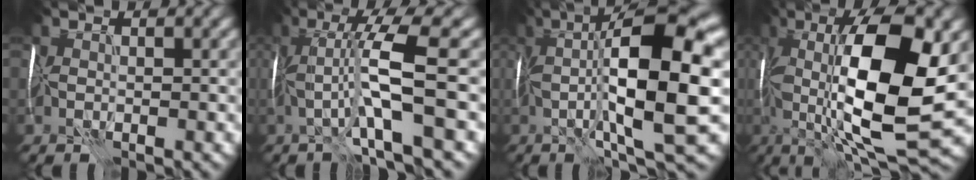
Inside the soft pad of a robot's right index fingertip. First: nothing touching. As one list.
[{"total": 6.8, "force": [0.1, 0.1, 6.8], "torque": [-0.130, 0.019, -0.003]}, {"total": 12.9, "force": [1.0, 2.4, 12.6], "torque": [-0.210, 0.015, 0.020]}, {"total": 13.3, "force": [1.9, 3.5, 12.6], "torque": [-0.212, -0.007, 0.035]}]